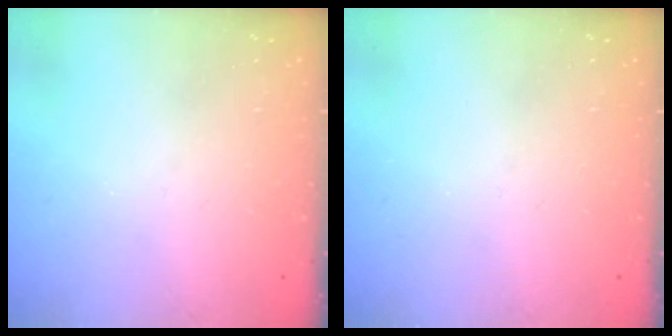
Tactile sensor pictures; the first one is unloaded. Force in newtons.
{"total": 0.0}